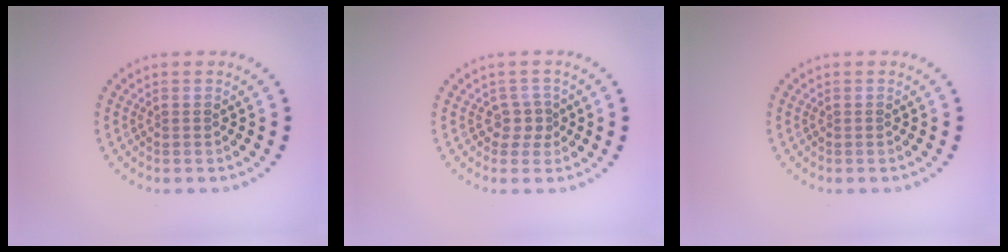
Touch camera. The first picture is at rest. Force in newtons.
{"total": 1.7, "press": 1.2, "slide": 1.2}
{"total": 0.0}